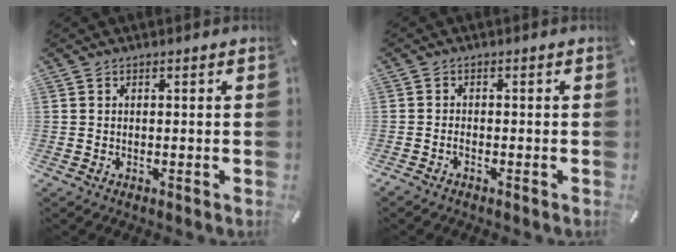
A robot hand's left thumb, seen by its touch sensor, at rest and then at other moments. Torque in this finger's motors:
{"motor_torque": [-0.48, 0.57, 0.15, 0.14, 0.21]}